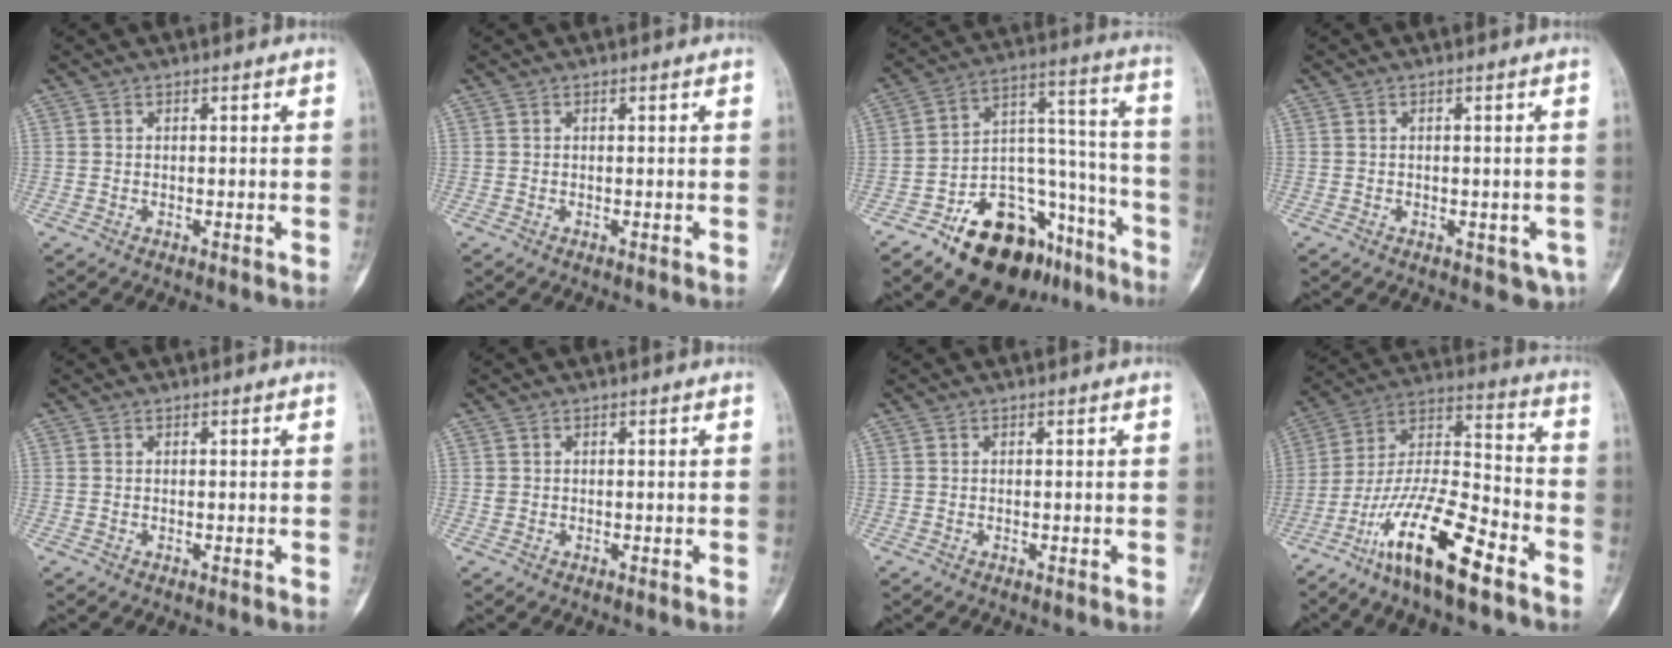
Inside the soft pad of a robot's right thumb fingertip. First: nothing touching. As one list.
[{"total": 0.0}, {"total": 22.9, "force": [-14.1, 12.6, 13.0], "torque": [-0.136, 0.117, -0.217]}, {"total": 3.1, "force": [-1.1, 2.1, 2.1], "torque": [-0.011, 0.000, -0.006]}, {"total": 0.0}, {"total": 0.6, "force": [0.1, 0.6, 0.3], "torque": [-0.002, 0.002, 0.002]}, {"total": 0.0}, {"total": 18.2, "force": [-11.1, 4.6, 13.7], "torque": [-0.260, 0.073, -0.206]}]